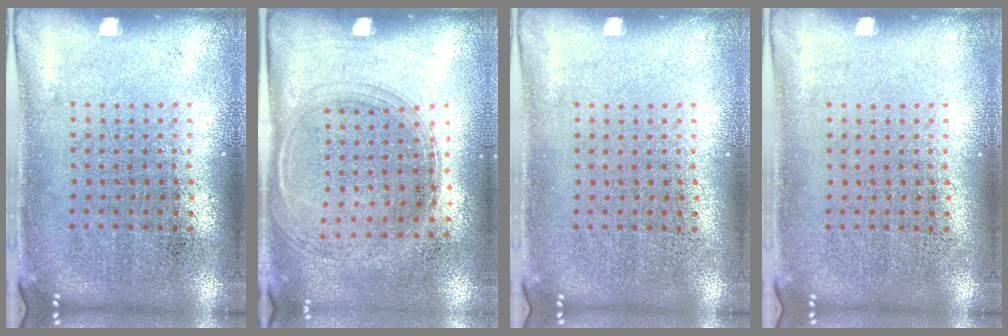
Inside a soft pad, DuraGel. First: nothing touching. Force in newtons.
{"total": 1.4, "press": 1.2, "slide": 0.6}
{"total": 0.0}
{"total": 0.0}